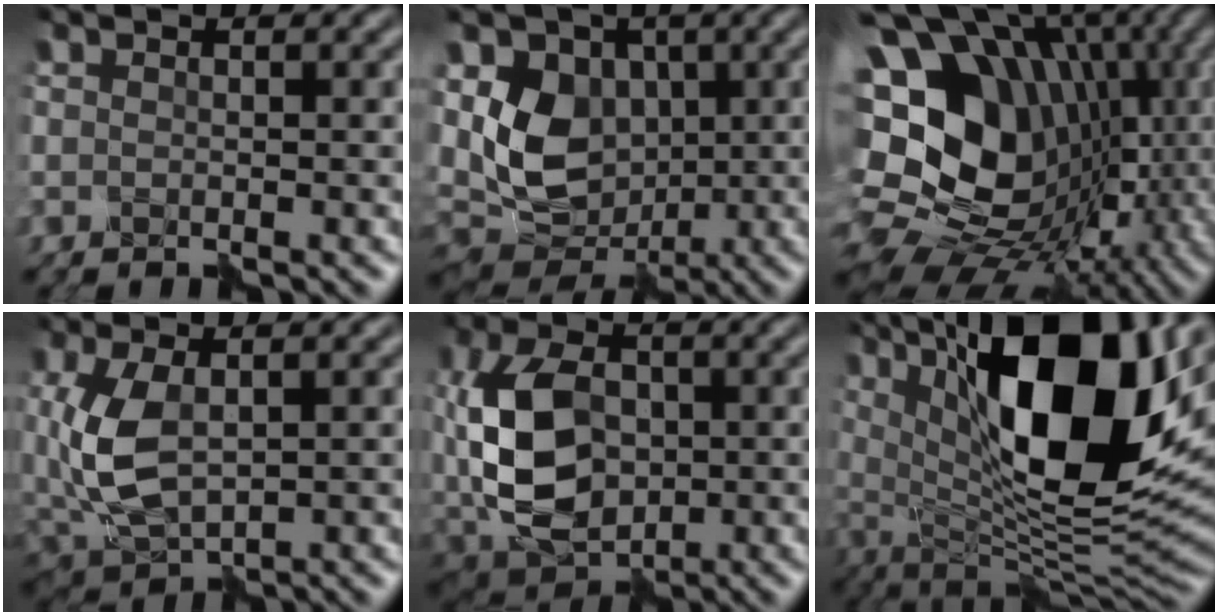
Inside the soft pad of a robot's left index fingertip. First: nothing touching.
{"total": 7.5, "force": [0.9, 5.9, 4.6], "torque": [-0.094, -0.014, 0.018]}
{"total": 18.7, "force": [1.7, 14.3, 11.9], "torque": [-0.214, 0.006, 0.051]}
{"total": 6.3, "force": [0.2, 3.6, 5.2], "torque": [-0.126, 0.002, 0.008]}
{"total": 9.9, "force": [-0.2, 6.6, 7.4], "torque": [-0.168, 0.002, -0.007]}
{"total": 16.5, "force": [5.6, 6.0, 14.3], "torque": [-0.223, -0.002, 0.086]}